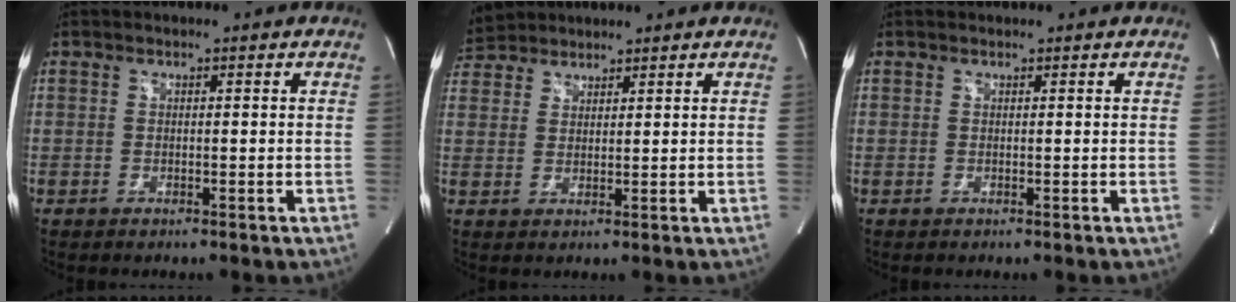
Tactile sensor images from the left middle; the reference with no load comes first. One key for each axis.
{"total": 5.3, "fx": 5.0, "fy": 1.8, "fz": 0.2, "tx": -0.011, "ty": 0.023, "tz": 0.100}
{"total": 0.6, "fx": 0.6, "fy": 0.1, "fz": 0.0, "tx": -0.005, "ty": 0.017, "tz": 0.014}